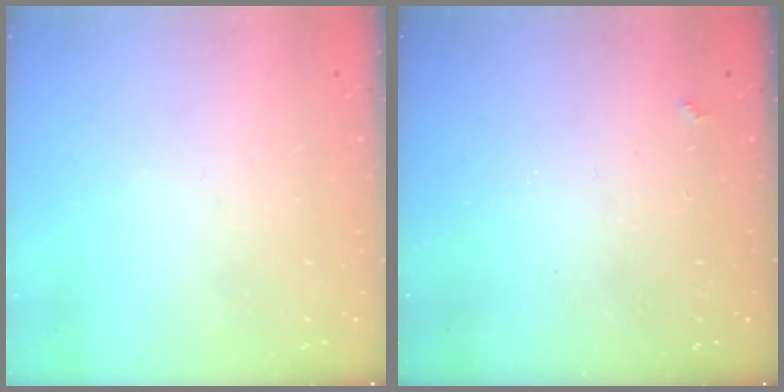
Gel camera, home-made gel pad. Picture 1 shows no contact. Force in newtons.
{"total": 1.7, "press": 1.7, "slide": 0.4}